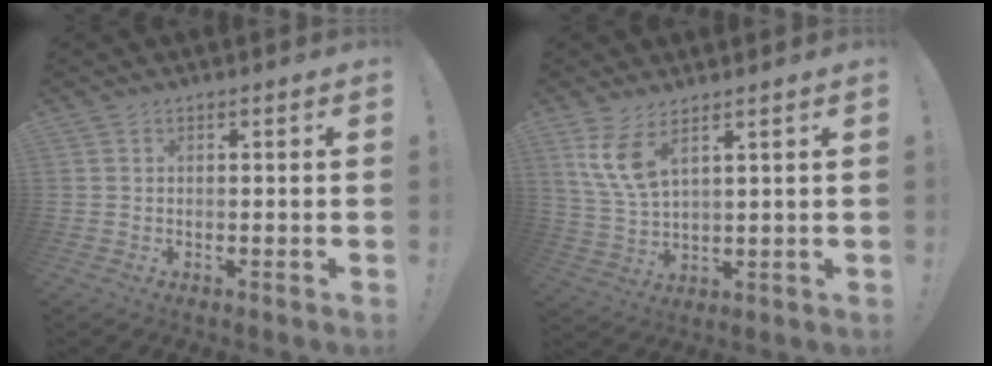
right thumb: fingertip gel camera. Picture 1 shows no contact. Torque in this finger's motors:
{"motor_torque": [0.08, 0.17, 0.34, 0.47, 0.17]}